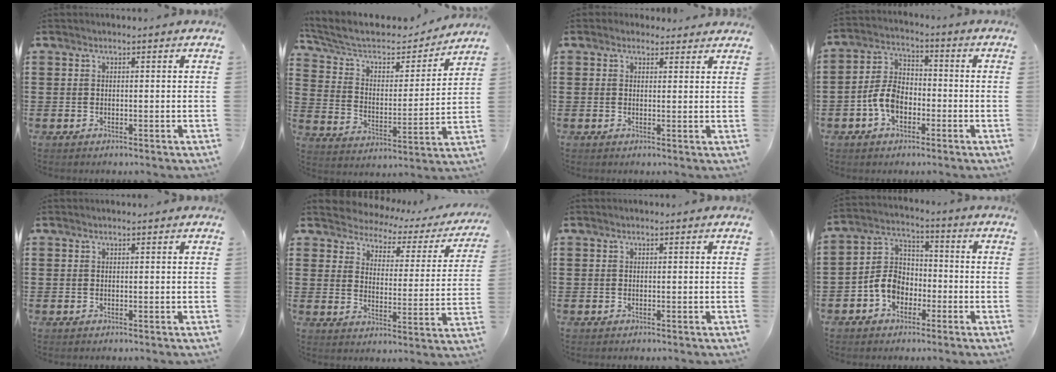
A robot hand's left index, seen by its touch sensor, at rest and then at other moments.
{"total": 6.9, "force": [5.3, 3.0, 3.2], "torque": [-0.086, -0.030, 0.089]}
{"total": 1.8, "force": [1.5, 1.0, 0.2], "torque": [-0.001, 0.001, 0.027]}
{"total": 6.6, "force": [-2.4, 4.3, 4.5], "torque": [-0.114, 0.005, -0.054]}
{"total": 0.0}
{"total": 2.6, "force": [2.5, 0.7, 0.2], "torque": [-0.025, -0.022, 0.033]}
{"total": 0.0}
{"total": 6.5, "force": [-3.1, 4.8, 3.1], "torque": [-0.089, 0.011, -0.067]}